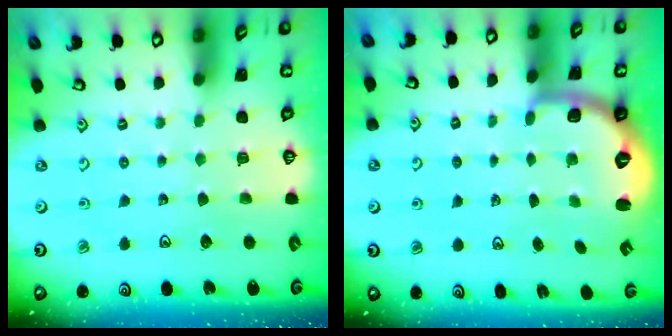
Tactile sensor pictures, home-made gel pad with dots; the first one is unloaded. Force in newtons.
{"total": 2.5, "press": 2.0, "slide": 1.6}